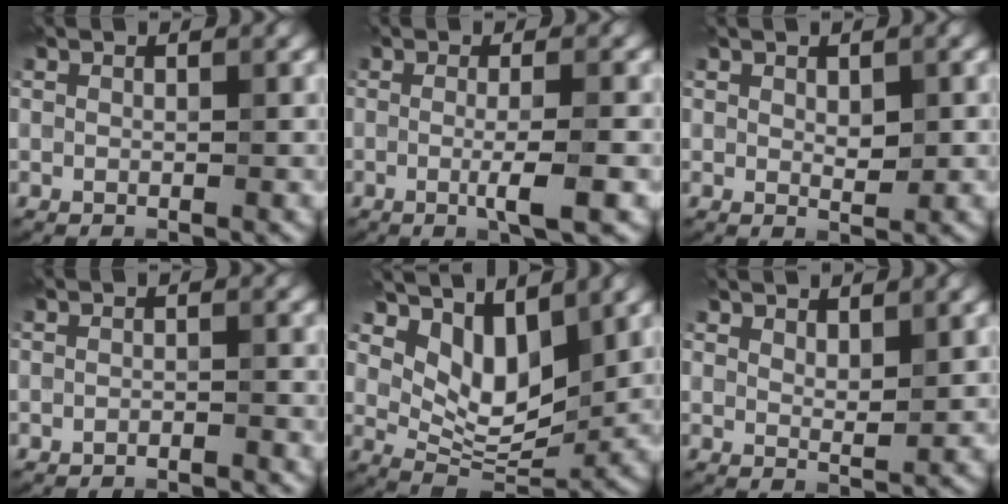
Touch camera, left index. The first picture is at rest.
{"total": 3.6, "force": [-0.7, 0.7, 3.4], "torque": [-0.055, -0.008, -0.014]}
{"total": 1.7, "force": [0.3, 0.9, 1.5], "torque": [-0.026, -0.002, 0.010]}
{"total": 1.6, "force": [-1.6, 0.1, 0.4], "torque": [0.000, -0.001, -0.029]}
{"total": 5.6, "force": [3.1, 2.9, 3.6], "torque": [-0.069, -0.018, 0.056]}
{"total": 1.9, "force": [1.5, 0.5, 1.1], "torque": [-0.020, -0.001, 0.027]}